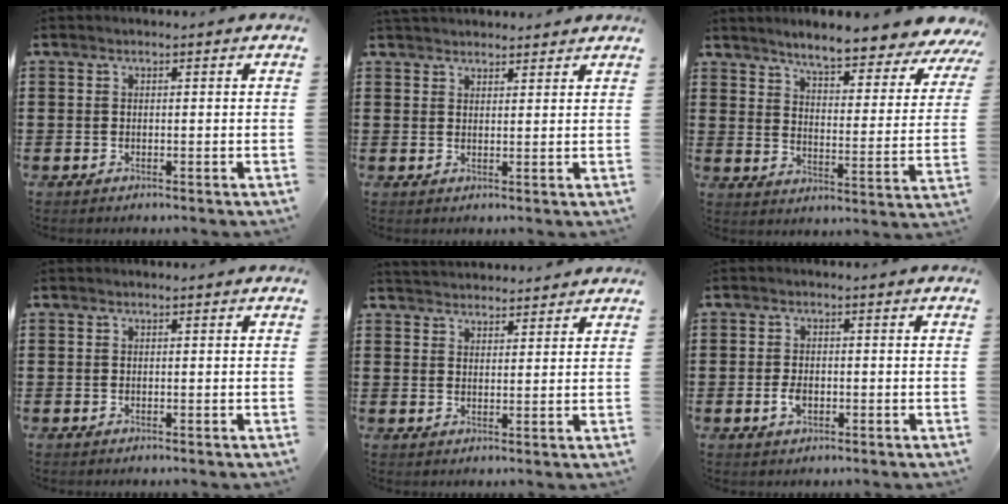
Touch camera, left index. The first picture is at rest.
{"total": 2.4, "force": [2.4, 0.4, 0.1], "torque": [-0.009, 0.000, 0.047]}
{"total": 6.6, "force": [6.1, 0.0, 2.5], "torque": [-0.068, -0.045, 0.099]}
{"total": 0.0}
{"total": 2.9, "force": [2.8, 0.2, -0.4], "torque": [-0.001, -0.006, 0.055]}
{"total": 2.5, "force": [-0.6, 1.4, 1.9], "torque": [-0.053, -0.004, -0.016]}